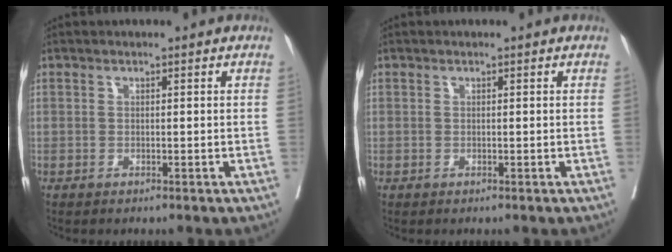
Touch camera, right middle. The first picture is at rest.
{"total": 0.0}